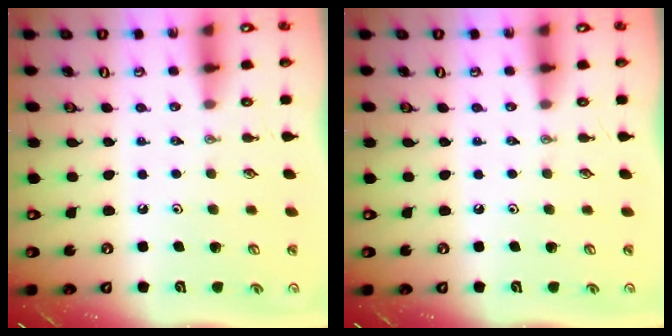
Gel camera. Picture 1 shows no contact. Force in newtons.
{"total": 0.0}